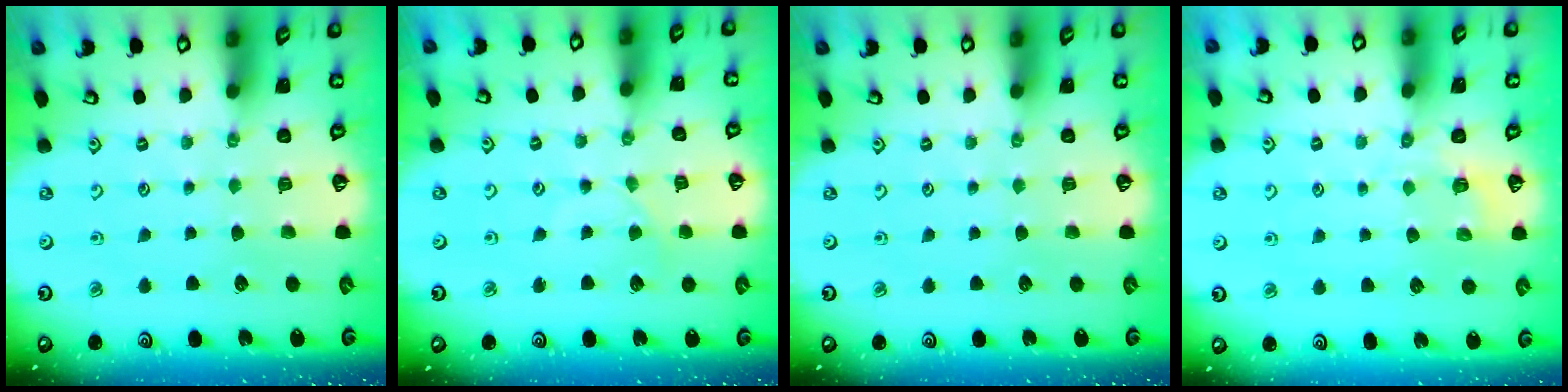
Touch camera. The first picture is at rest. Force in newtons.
{"total": 1.5, "press": 1.5, "slide": 0.4}
{"total": 0.0}
{"total": 2.3, "press": 1.7, "slide": 1.6}